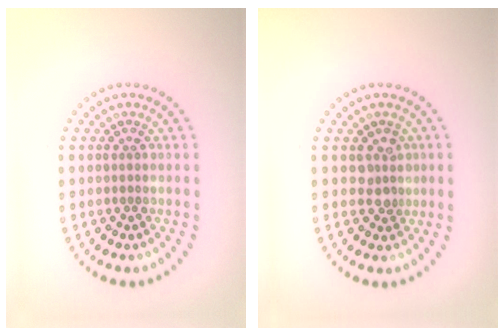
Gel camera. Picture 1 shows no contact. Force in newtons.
{"total": 1.8, "press": 1.6, "slide": 0.8}